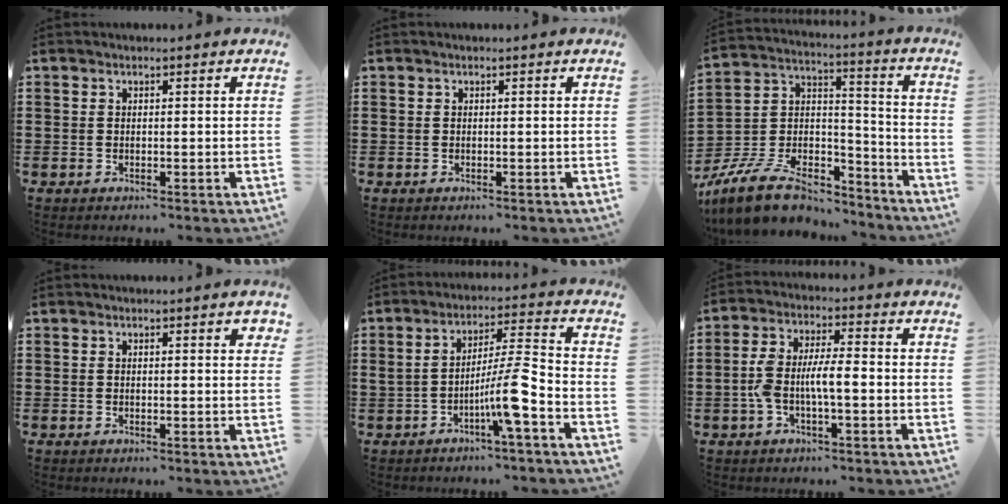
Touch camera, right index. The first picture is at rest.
{"total": 0.0}
{"total": 11.4, "force": [-9.1, 4.0, 5.5], "torque": [-0.118, 0.026, -0.175]}
{"total": 0.9, "force": [0.5, 0.2, 0.7], "torque": [-0.014, 0.003, 0.008]}
{"total": 8.3, "force": [-3.6, 0.4, 7.5], "torque": [-0.139, -0.001, -0.071]}
{"total": 6.0, "force": [-1.3, 1.8, 5.6], "torque": [-0.126, -0.002, -0.033]}